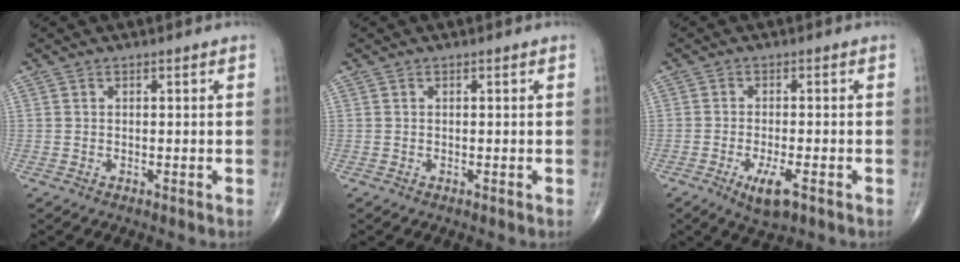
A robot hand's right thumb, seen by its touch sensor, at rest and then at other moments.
{"total": 0.0}
{"total": 5.3, "force": [-2.6, 1.6, 4.4], "torque": [-0.082, -0.002, -0.040]}